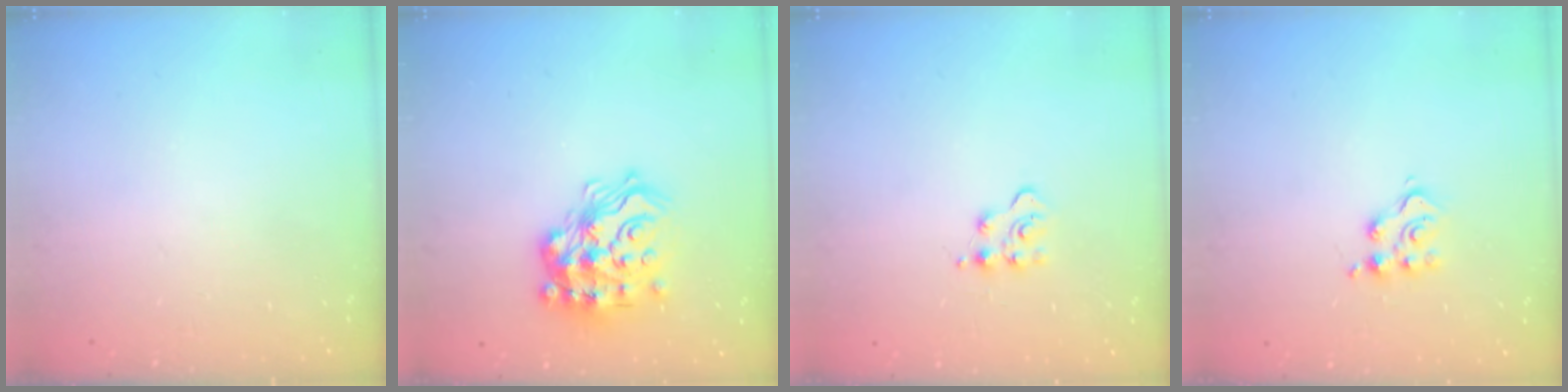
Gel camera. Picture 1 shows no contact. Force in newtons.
{"total": 19.6, "press": 19.5, "slide": 1.4}
{"total": 4.6, "press": 4.6, "slide": 0.6}
{"total": 5.1, "press": 5.1, "slide": 0.2}